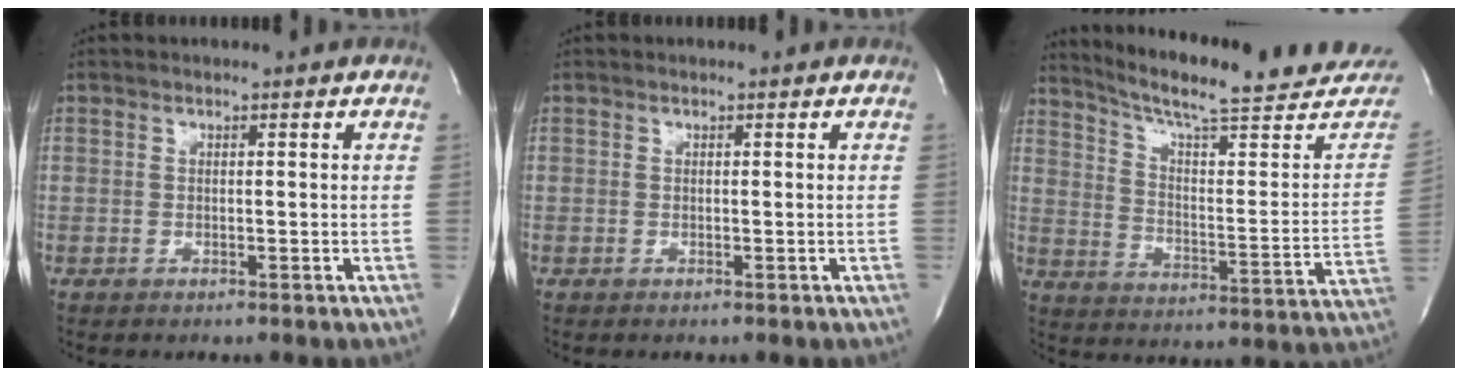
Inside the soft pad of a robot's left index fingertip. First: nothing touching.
{"total": 0.0}
{"total": 23.5, "force": [21.2, 1.7, 10.0], "torque": [-0.150, -0.070, 0.278]}